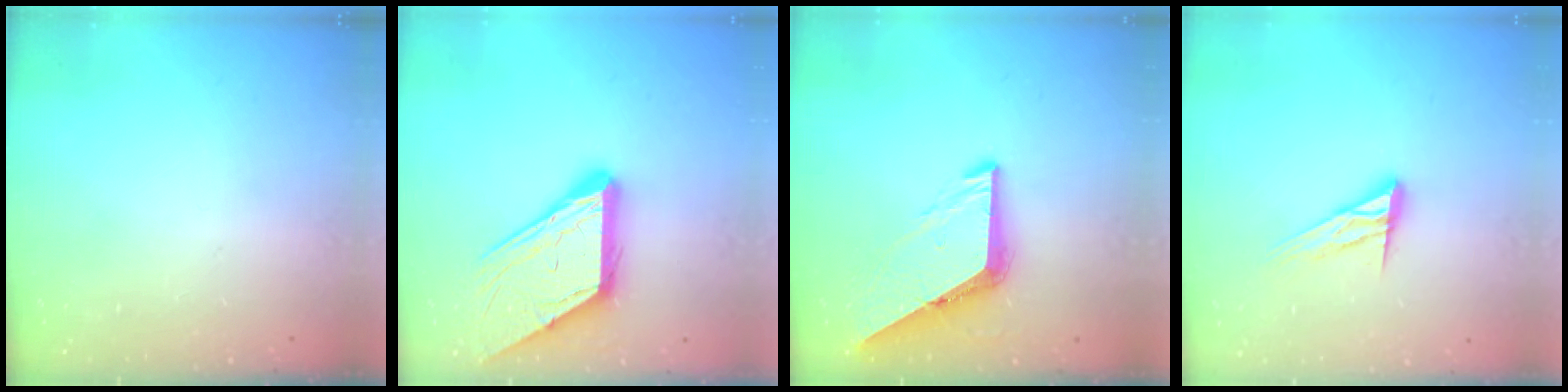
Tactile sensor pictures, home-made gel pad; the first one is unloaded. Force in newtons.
{"total": 13.5, "press": 13.4, "slide": 1.6}
{"total": 7.8, "press": 7.8, "slide": 0.6}
{"total": 12.0, "press": 12.0, "slide": 1.0}